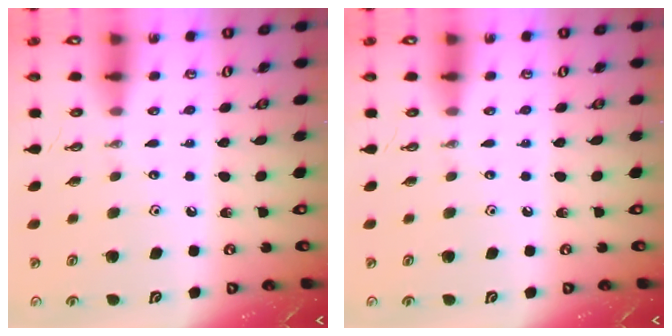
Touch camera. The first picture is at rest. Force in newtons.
{"total": 0.0}